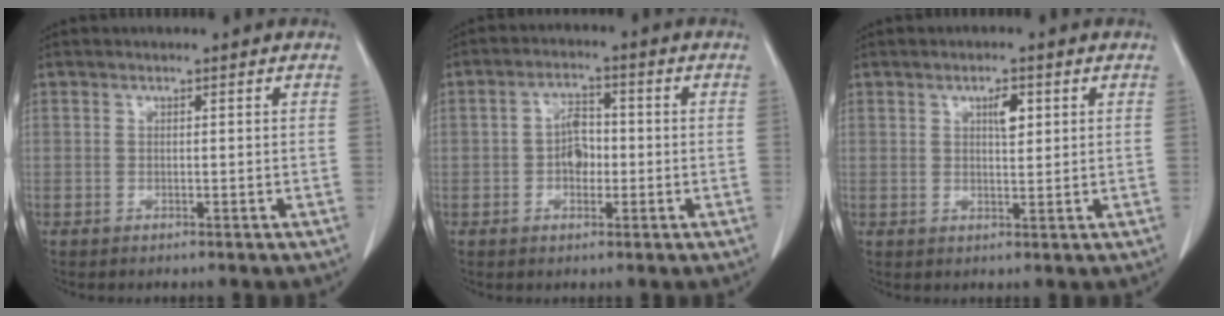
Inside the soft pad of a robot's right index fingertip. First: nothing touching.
{"total": 4.3, "force": [-0.7, 2.6, 3.3], "torque": [-0.057, 0.014, -0.015]}
{"total": 2.9, "force": [1.1, 1.0, 2.4], "torque": [-0.040, 0.000, 0.020]}